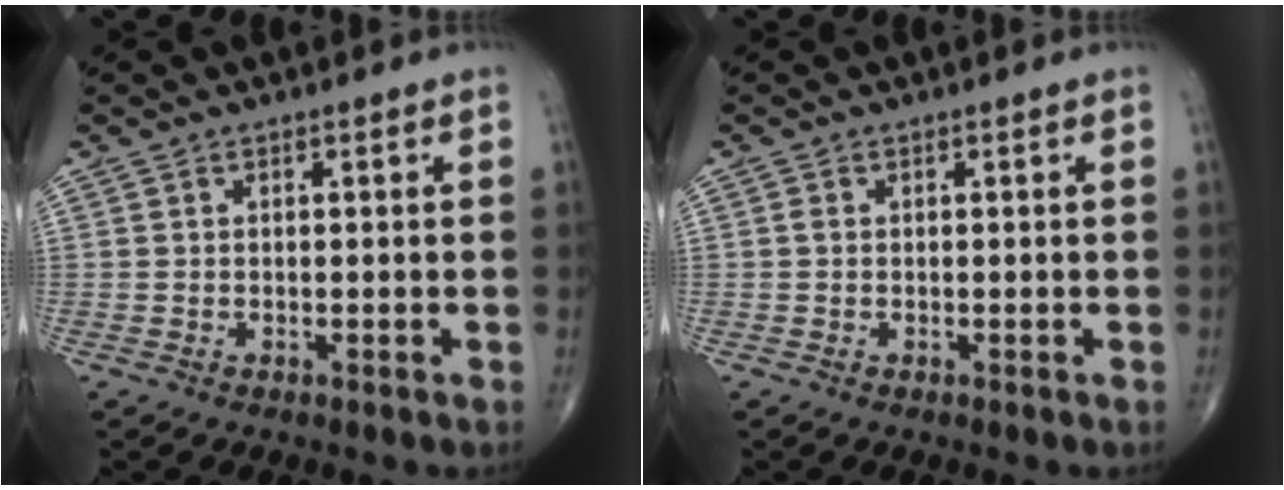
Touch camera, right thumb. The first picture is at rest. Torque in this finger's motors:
{"motor_torque": [0.14, 0.24, 0.16, 0.03, 0.00]}